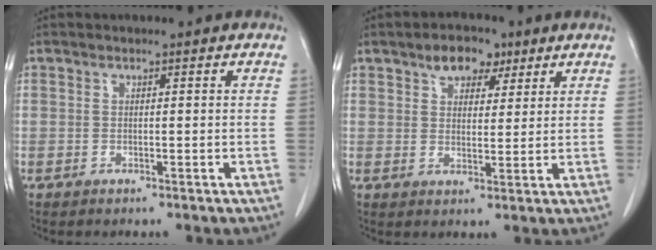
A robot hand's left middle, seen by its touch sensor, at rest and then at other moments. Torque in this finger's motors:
{"motor_torque": [0.34, -0.28, 0.05, 0.04]}